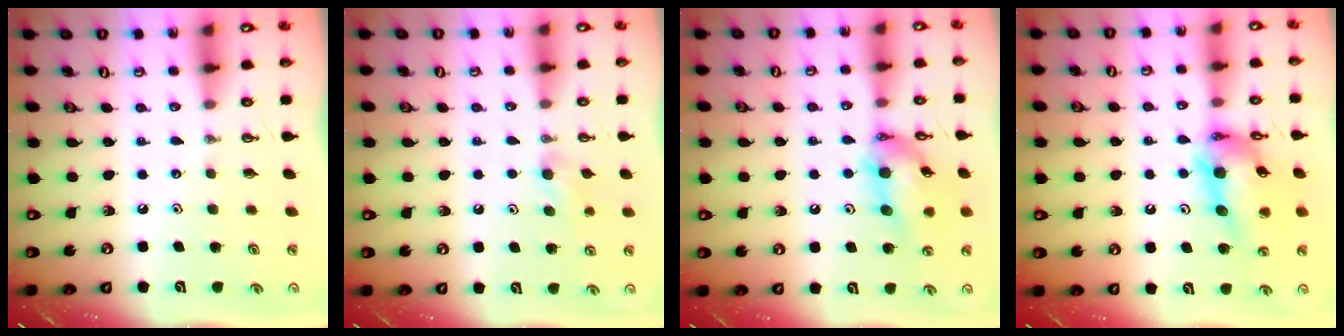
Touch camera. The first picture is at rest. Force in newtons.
{"total": 6.8, "press": 6.7, "slide": 0.8}
{"total": 14.6, "press": 14.5, "slide": 1.0}
{"total": 16.4, "press": 16.3, "slide": 1.3}